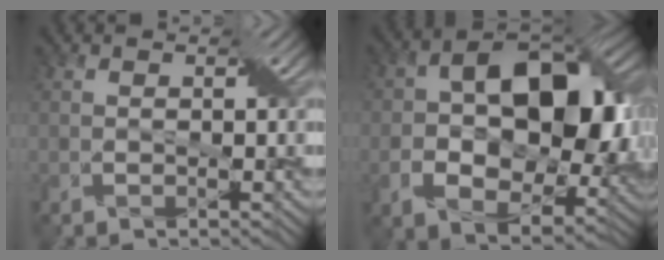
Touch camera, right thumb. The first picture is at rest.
{"total": 14.8, "force": [0.2, 9.6, 11.3], "torque": [-0.167, -0.006, 0.002]}